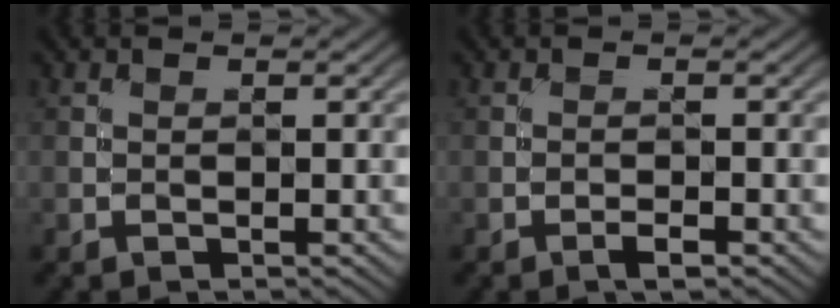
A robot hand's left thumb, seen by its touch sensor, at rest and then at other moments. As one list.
[{"total": 1.3, "force": [-0.8, 0.3, 1.0], "torque": [-0.016, 0.002, -0.017]}]